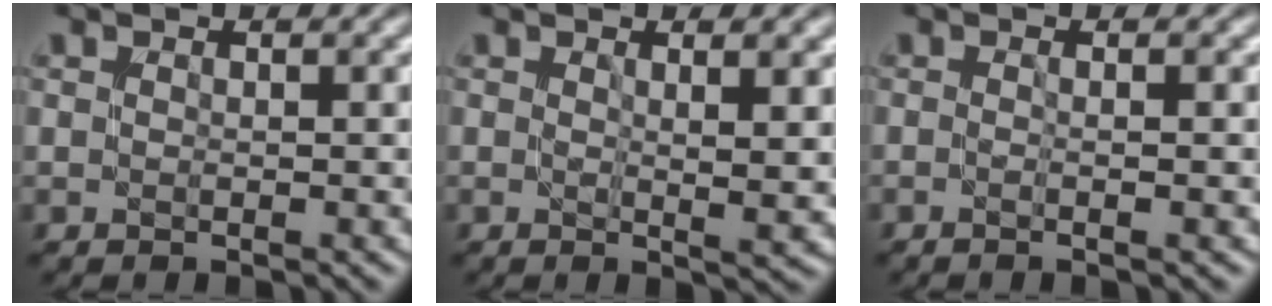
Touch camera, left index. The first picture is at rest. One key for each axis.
{"total": 3.4, "fx": 1.1, "fy": 0.9, "fz": 3.1, "tx": -0.038, "ty": -0.008, "tz": 0.016}
{"total": 2.8, "fx": 0.3, "fy": 1.4, "fz": 2.5, "tx": -0.011, "ty": -0.004, "tz": -0.024}